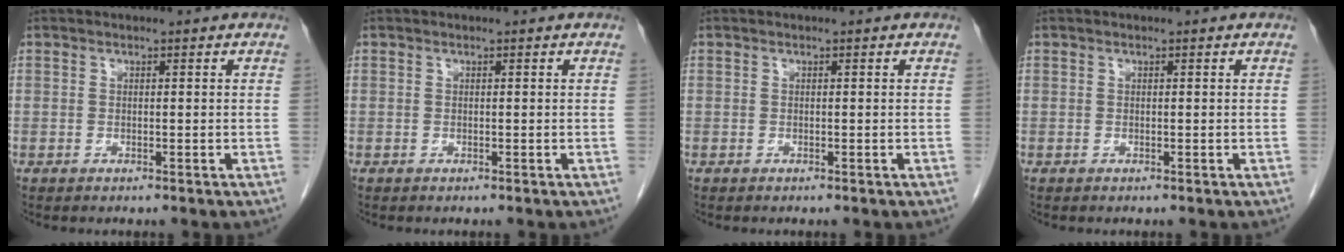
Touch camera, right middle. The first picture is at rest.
{"total": 0.0}
{"total": 0.0}
{"total": 0.0}